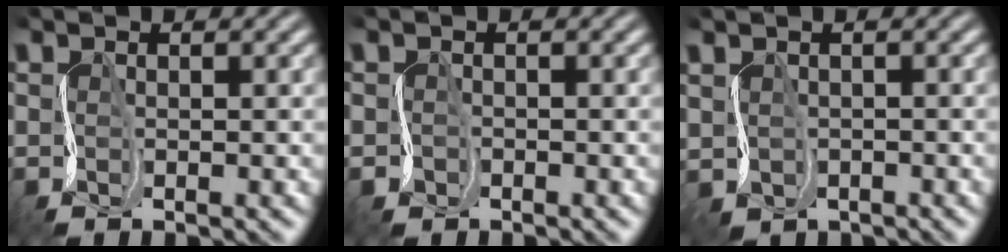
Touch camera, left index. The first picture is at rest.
{"total": 0.6, "force": [-0.4, 0.5, -0.3], "torque": [0.004, -0.003, -0.008]}
{"total": 1.0, "force": [0.3, 0.9, -0.2], "torque": [-0.002, -0.005, 0.010]}